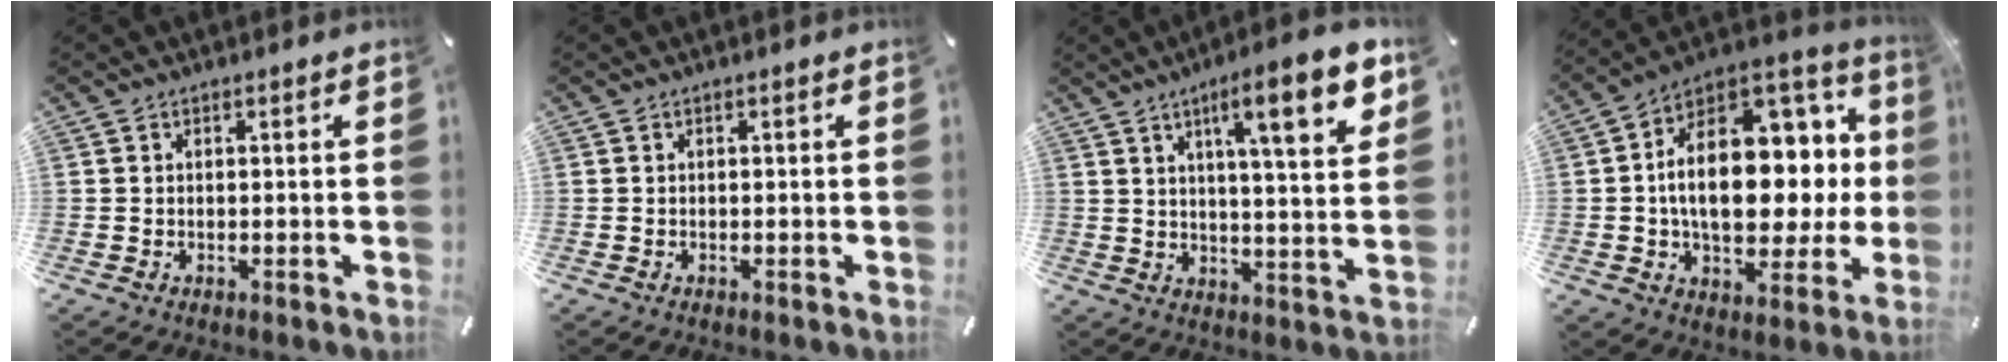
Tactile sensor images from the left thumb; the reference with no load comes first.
{"total": 0.0}
{"total": 14.7, "force": [7.4, 2.9, 12.4], "torque": [-0.175, -0.035, 0.108]}
{"total": 22.0, "force": [1.9, 14.0, 16.9], "torque": [-0.275, -0.023, 0.038]}